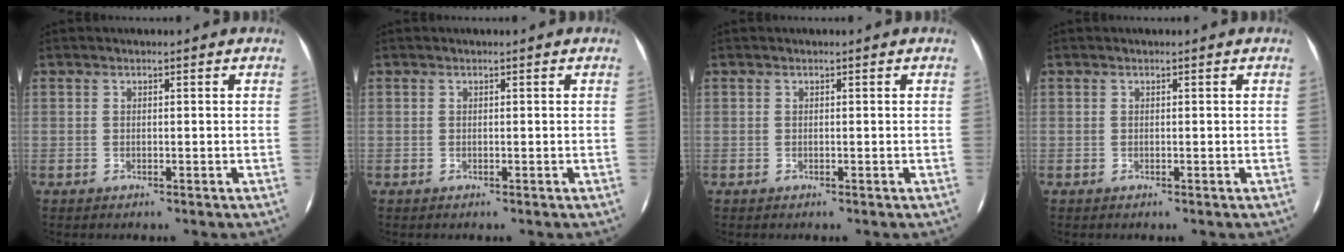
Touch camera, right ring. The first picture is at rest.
{"total": 0.0}
{"total": 0.0}
{"total": 0.0}